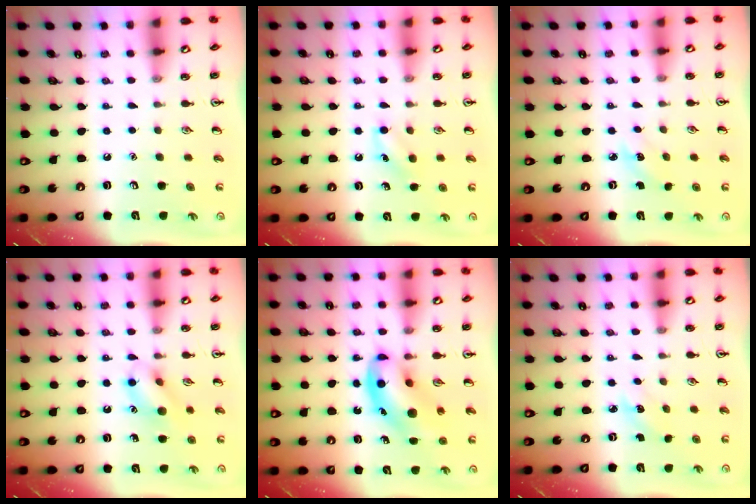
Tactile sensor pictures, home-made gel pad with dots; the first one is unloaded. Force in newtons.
{"total": 5.8, "press": 5.5, "slide": 1.7}
{"total": 2.4, "press": 2.2, "slide": 0.8}
{"total": 10.7, "press": 10.7, "slide": 1.0}
{"total": 10.9, "press": 10.4, "slide": 3.1}
{"total": 2.4, "press": 2.2, "slide": 0.8}